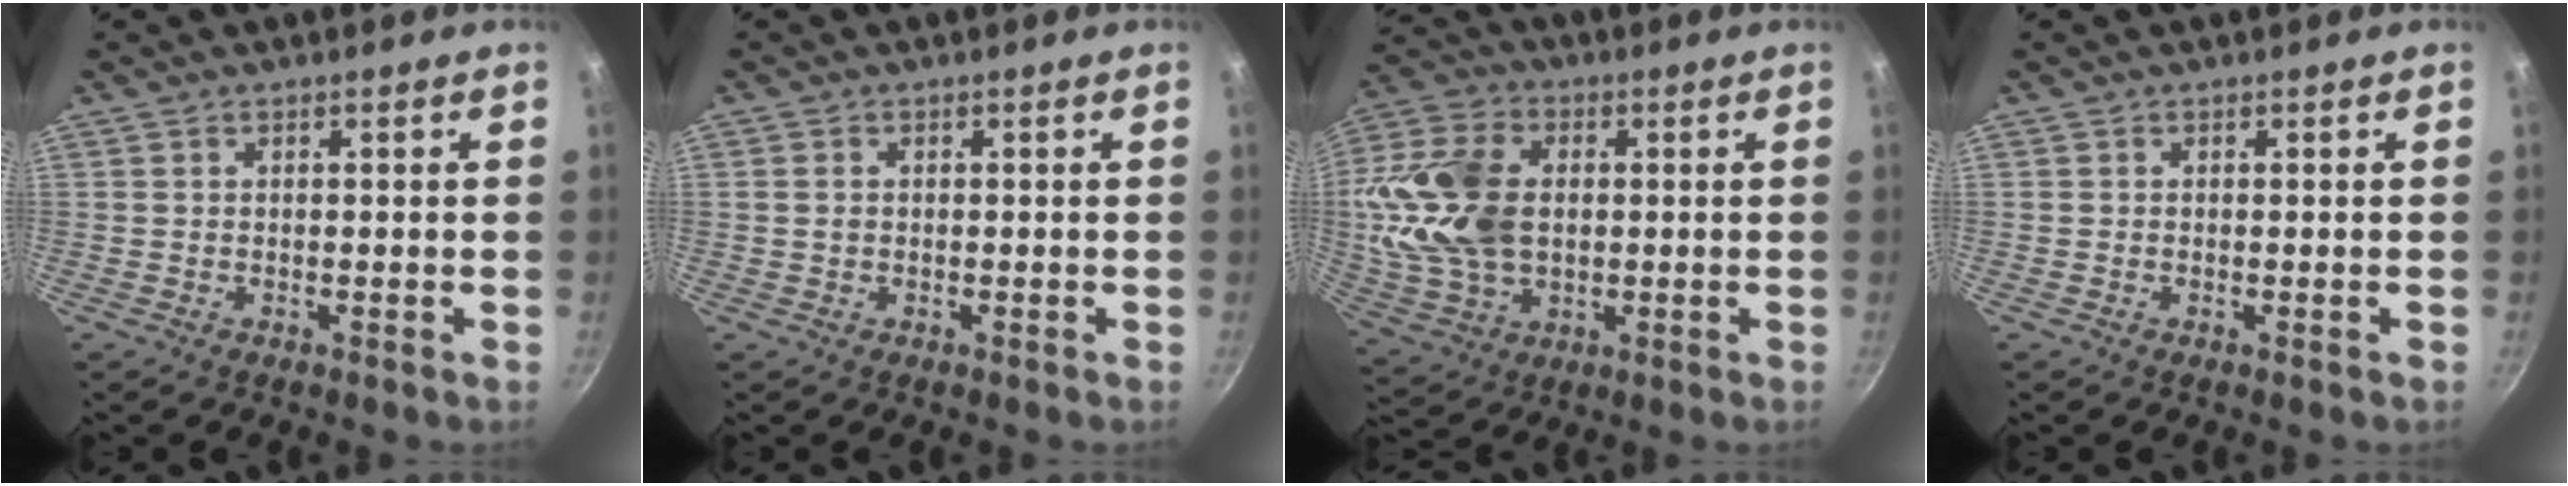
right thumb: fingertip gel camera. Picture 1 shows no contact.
{"total": 1.3, "force": [0.1, 1.1, 0.7], "torque": [-0.011, 0.003, 0.000]}
{"total": 18.1, "force": [1.2, 12.5, 13.0], "torque": [-0.245, 0.014, 0.024]}
{"total": 0.0}